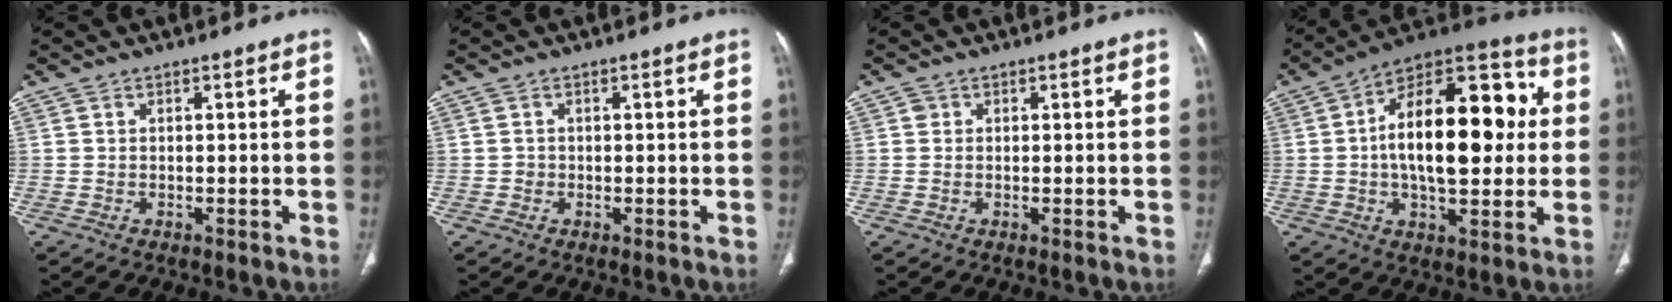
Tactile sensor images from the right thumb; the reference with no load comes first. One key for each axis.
{"total": 0.8, "fx": 0.0, "fy": 0.7, "fz": 0.2, "tx": 0.000, "ty": 0.002, "tz": 0.001}
{"total": 0.8, "fx": 0.2, "fy": 0.8, "fz": 0.1, "tx": 0.005, "ty": 0.001, "tz": 0.003}
{"total": 23.1, "fx": 2.1, "fy": 11.5, "fz": 19.9, "tx": -0.287, "ty": 0.030, "tz": 0.024}